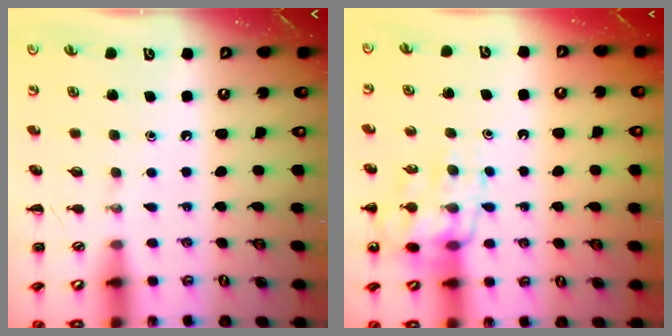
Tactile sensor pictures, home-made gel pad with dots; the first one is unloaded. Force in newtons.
{"total": 15.3, "press": 15.0, "slide": 3.0}